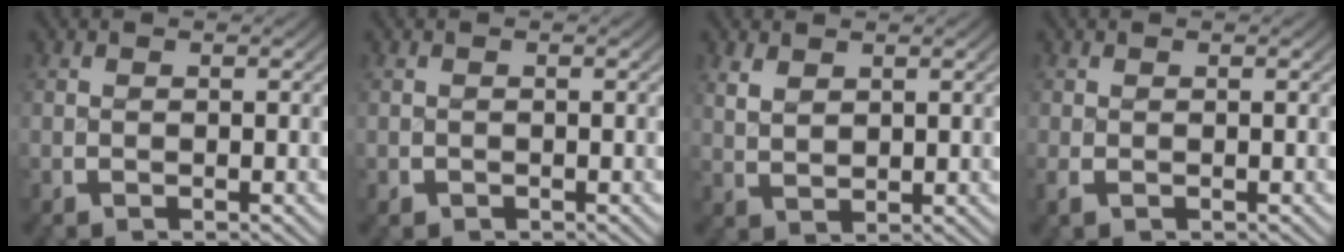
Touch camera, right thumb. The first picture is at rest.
{"total": 0.8, "force": [-0.4, 0.6, 0.0], "torque": [-0.001, -0.005, -0.004]}
{"total": 2.3, "force": [1.4, 1.4, 1.2], "torque": [-0.017, -0.003, 0.035]}
{"total": 0.7, "force": [-0.2, 0.5, 0.5], "torque": [-0.012, -0.003, -0.002]}